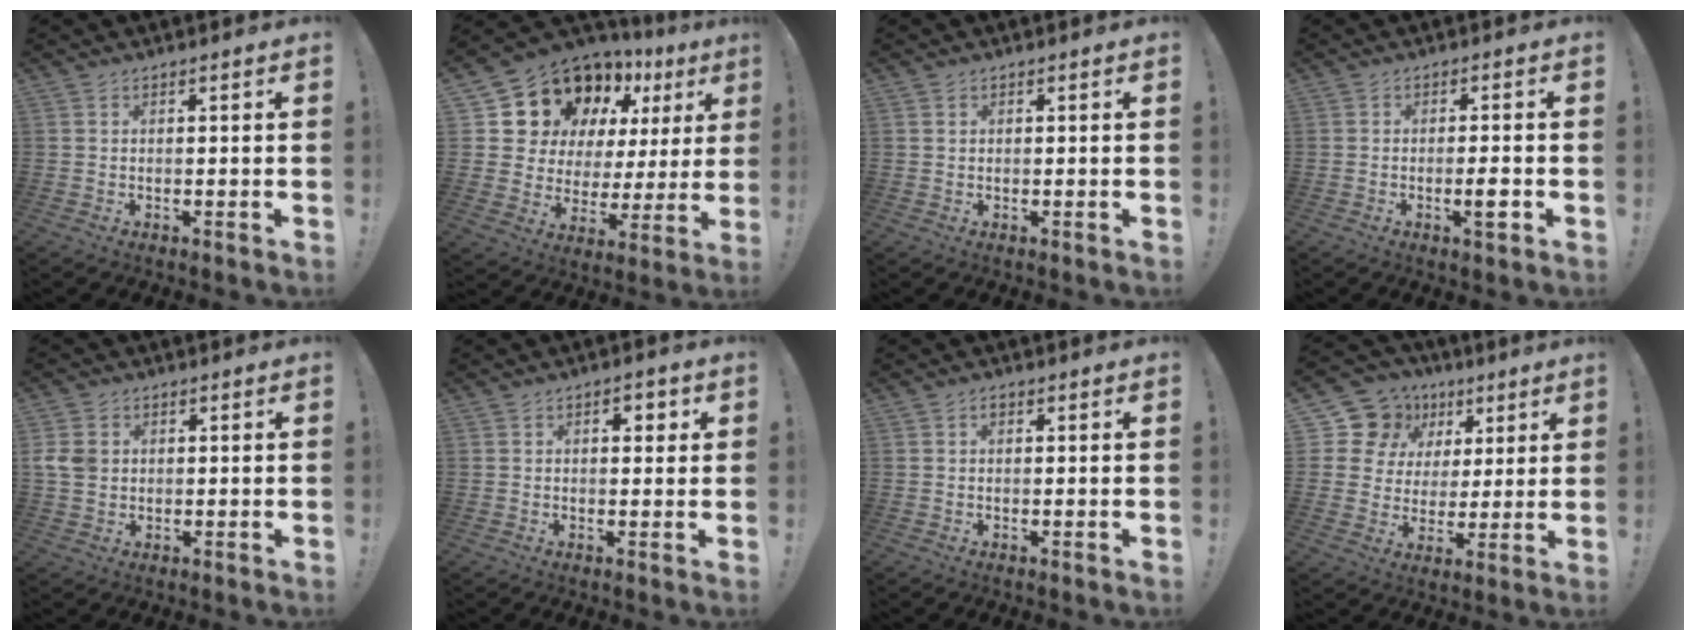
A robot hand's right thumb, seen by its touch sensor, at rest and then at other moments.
{"total": 14.8, "force": [11.2, 8.1, 5.3], "torque": [-0.089, -0.094, 0.214]}
{"total": 0.7, "force": [0.5, 0.5, 0.2], "torque": [0.005, -0.002, 0.007]}
{"total": 6.2, "force": [-2.2, 1.0, 5.7], "torque": [-0.084, 0.005, -0.036]}
{"total": 5.7, "force": [1.0, 4.8, 3.0], "torque": [-0.059, 0.000, 0.021]}
{"total": 2.9, "force": [0.7, 2.0, 2.0], "torque": [-0.011, -0.004, 0.003]}
{"total": 0.8, "force": [0.3, 0.6, 0.4], "torque": [-0.001, 0.000, 0.003]}
{"total": 14.4, "force": [6.5, 11.9, 4.7], "torque": [-0.076, -0.033, 0.141]}